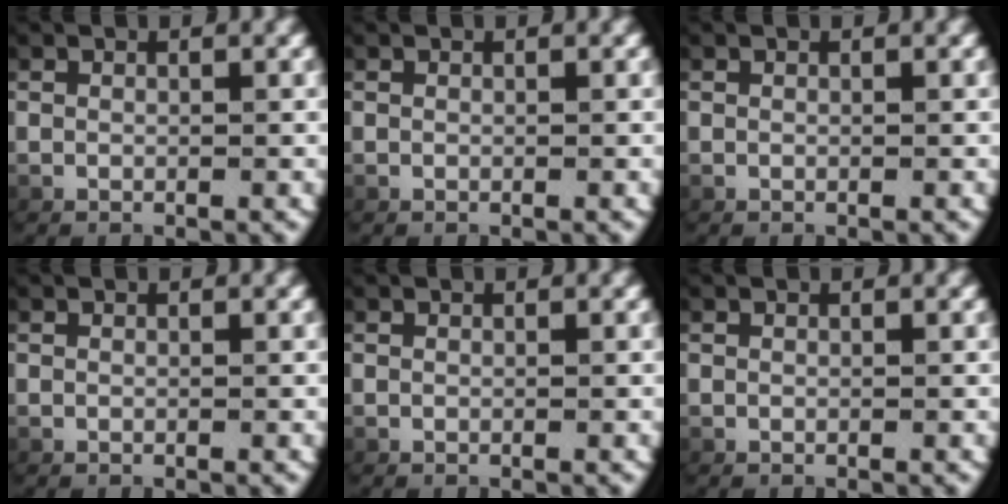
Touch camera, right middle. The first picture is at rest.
{"total": 0.0}
{"total": 0.0}
{"total": 0.0}
{"total": 0.0}
{"total": 0.0}